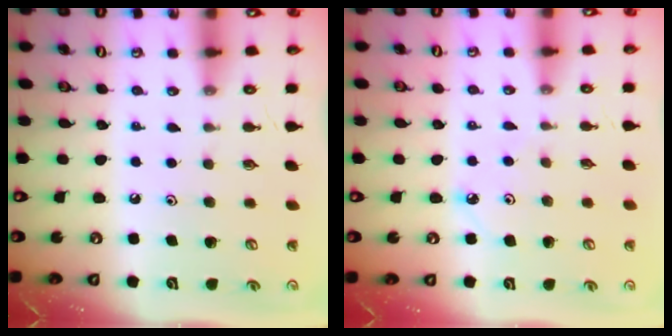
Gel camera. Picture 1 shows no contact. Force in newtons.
{"total": 4.8, "press": 4.7, "slide": 0.6}